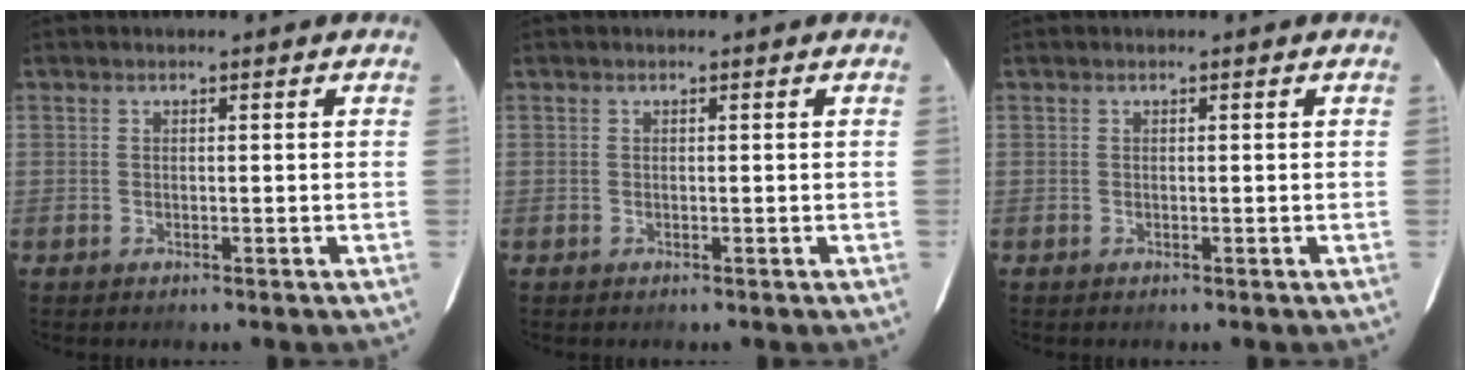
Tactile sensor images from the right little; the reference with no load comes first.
{"total": 0.0}
{"total": 0.0}